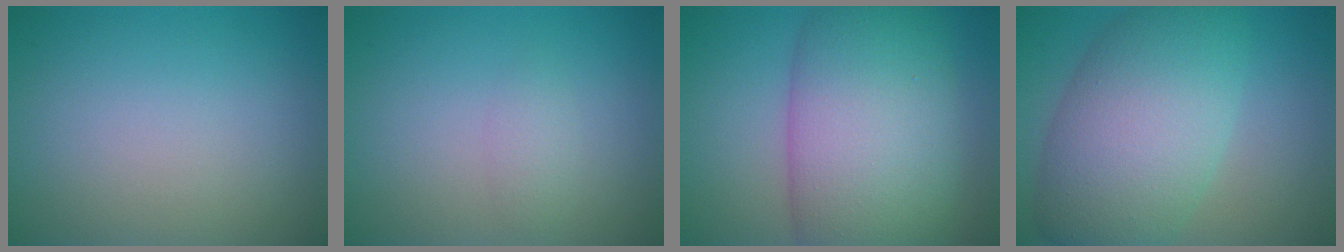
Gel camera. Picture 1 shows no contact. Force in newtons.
{"total": 1.2, "press": 1.2, "slide": 0.0}
{"total": 12.5, "press": 12.5, "slide": 0.2}
{"total": 10.3, "press": 10.3, "slide": 0.5}